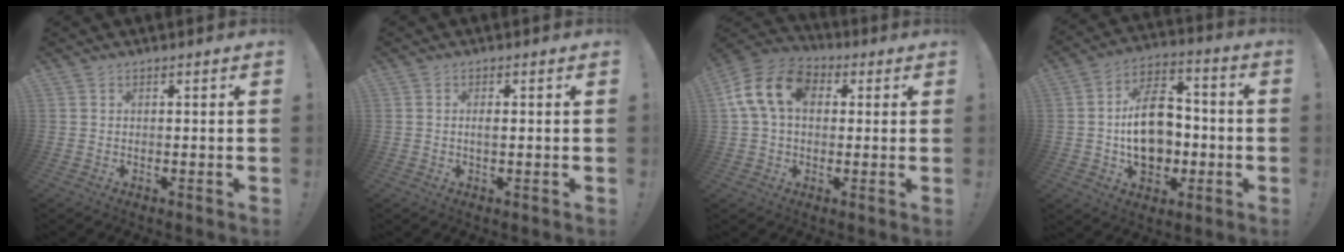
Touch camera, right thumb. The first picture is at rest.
{"total": 1.4, "force": [-0.3, 0.2, 1.3], "torque": [-0.023, 0.000, -0.007]}
{"total": 15.0, "force": [3.9, 10.1, 10.3], "torque": [-0.184, 0.009, 0.076]}
{"total": 17.6, "force": [-2.1, 12.4, 12.3], "torque": [-0.202, 0.021, -0.030]}